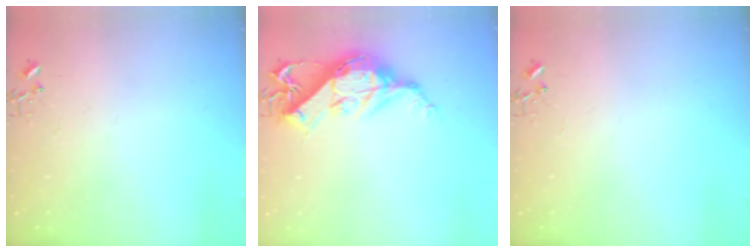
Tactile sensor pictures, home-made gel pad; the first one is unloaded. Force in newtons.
{"total": 13.9, "press": 13.8, "slide": 1.4}
{"total": 0.0}